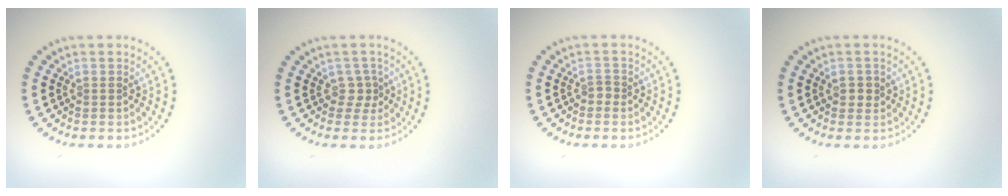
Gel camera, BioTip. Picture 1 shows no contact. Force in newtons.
{"total": 1.3, "press": 0.9, "slide": 0.9}
{"total": 0.8, "press": 0.5, "slide": 0.7}
{"total": 1.2, "press": 1.2, "slide": 0.3}